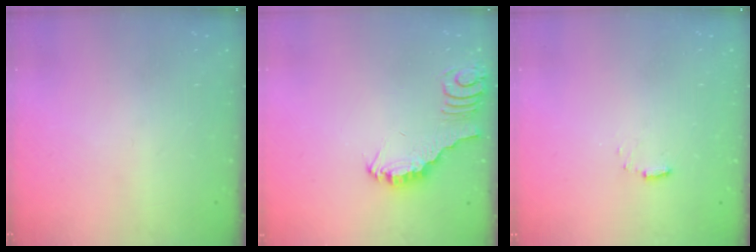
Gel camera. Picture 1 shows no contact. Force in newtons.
{"total": 3.0, "press": 3.0, "slide": 0.2}
{"total": 2.9, "press": 2.9, "slide": 0.5}